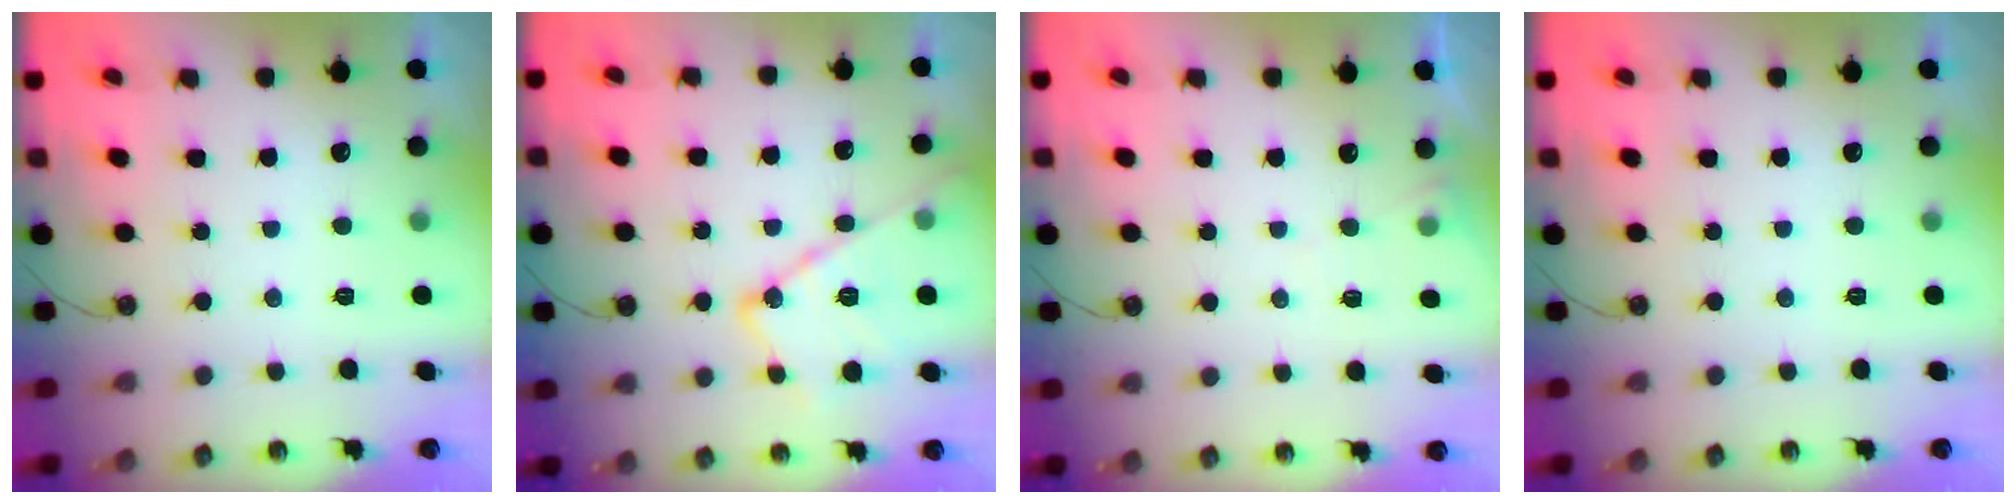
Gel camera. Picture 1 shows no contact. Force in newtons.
{"total": 17.3, "press": 17.3, "slide": 1.5}
{"total": 6.2, "press": 6.2, "slide": 0.8}
{"total": 0.0}